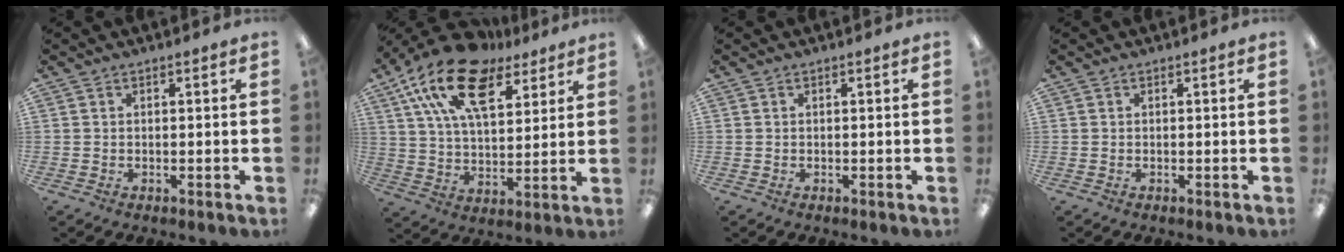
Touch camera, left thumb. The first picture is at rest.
{"total": 19.8, "force": [12.2, 9.5, 12.2], "torque": [-0.237, -0.052, 0.217]}
{"total": 0.0}
{"total": 0.0}